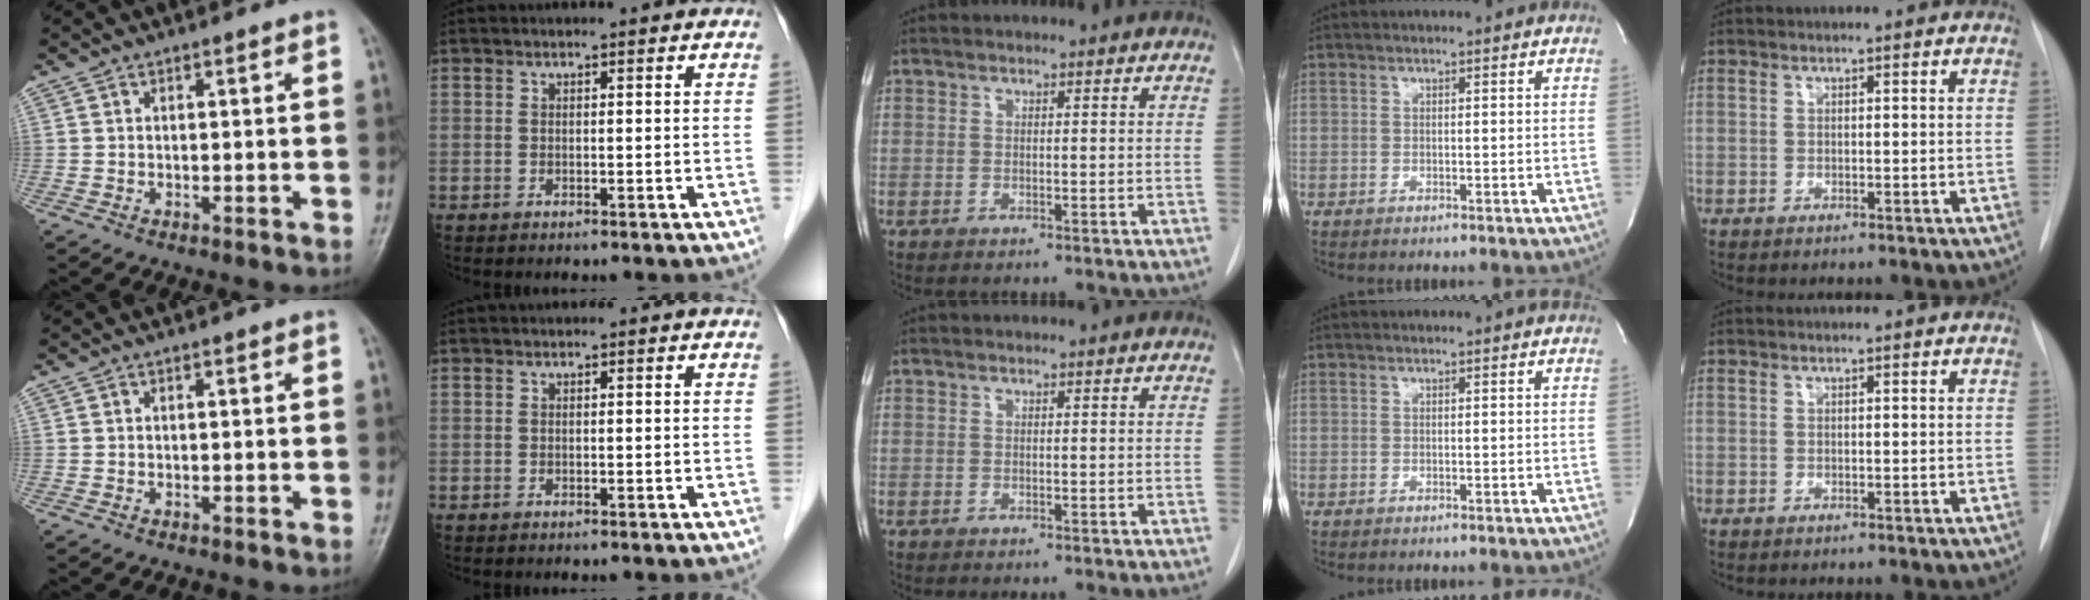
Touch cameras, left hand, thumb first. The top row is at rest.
{}